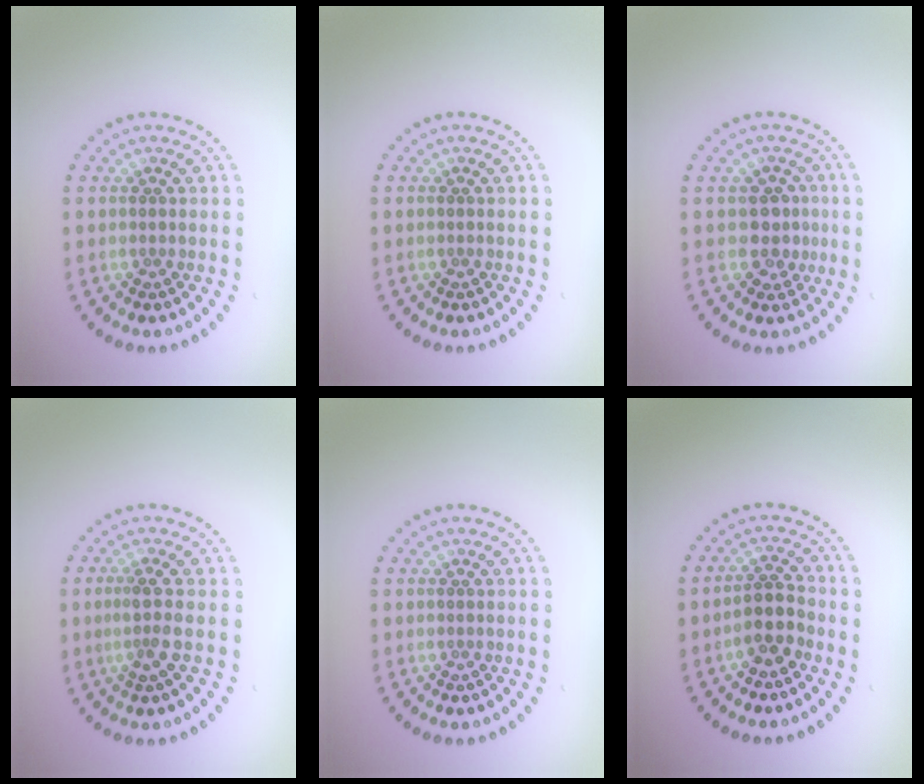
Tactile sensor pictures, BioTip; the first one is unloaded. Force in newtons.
{"total": 0.0}
{"total": 2.3, "press": 2.0, "slide": 1.2}
{"total": 2.2, "press": 1.6, "slide": 1.5}
{"total": 0.0}
{"total": 2.6, "press": 2.3, "slide": 1.1}